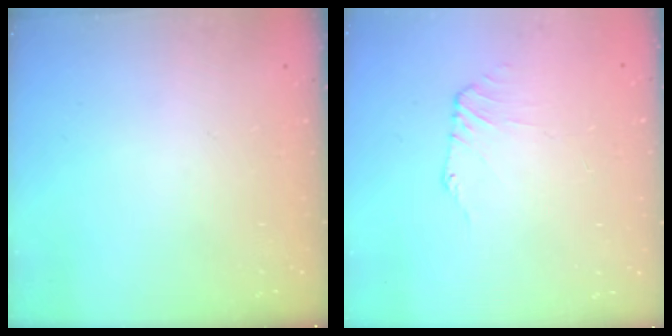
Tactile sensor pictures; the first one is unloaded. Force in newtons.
{"total": 0.9, "press": 0.8, "slide": 0.4}